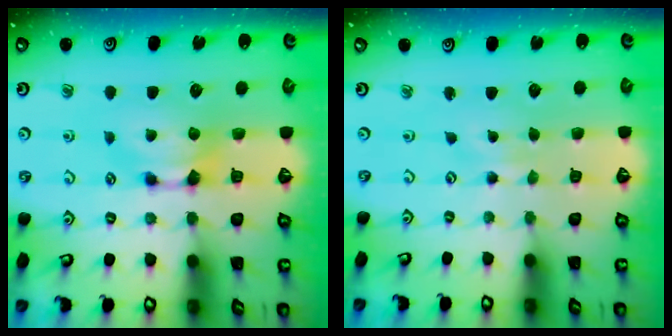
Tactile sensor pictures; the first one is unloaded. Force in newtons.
{"total": 3.7, "press": 3.7, "slide": 0.2}